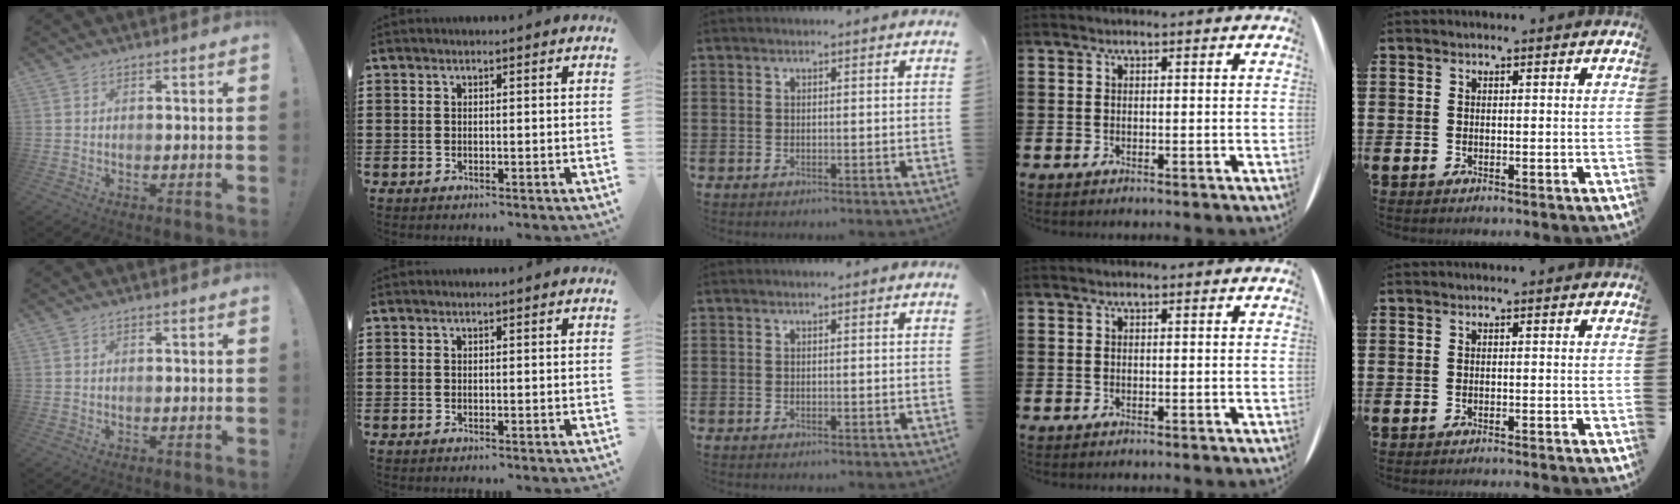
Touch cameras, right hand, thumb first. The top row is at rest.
{"little": {"total": 0.5, "force": [-0.5, -0.2, 0.0], "torque": [0.002, -0.001, -0.011]}}